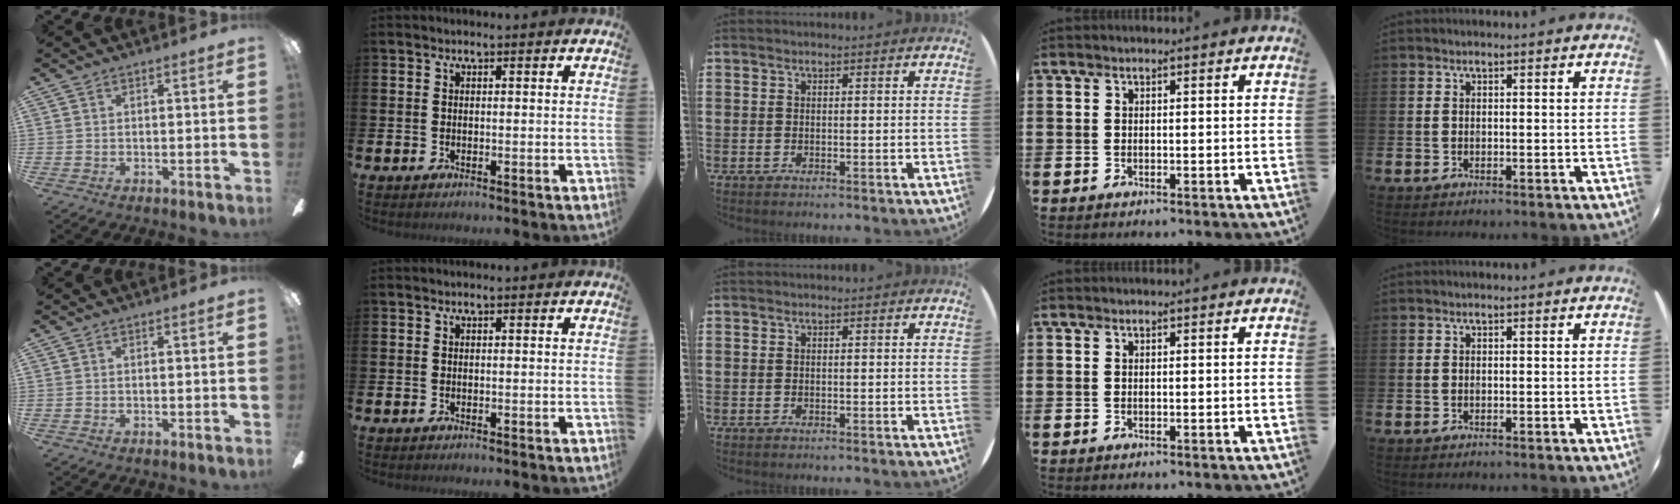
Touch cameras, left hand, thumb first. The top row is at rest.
{}